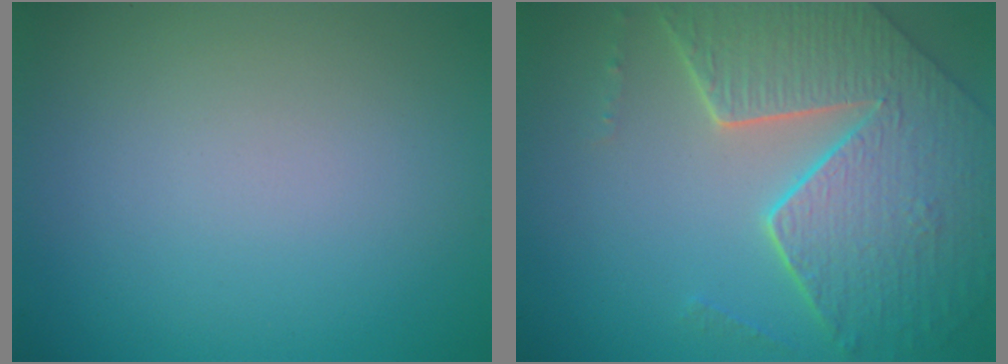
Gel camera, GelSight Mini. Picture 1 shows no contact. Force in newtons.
{"total": 8.1, "press": 5.7, "slide": 5.7}